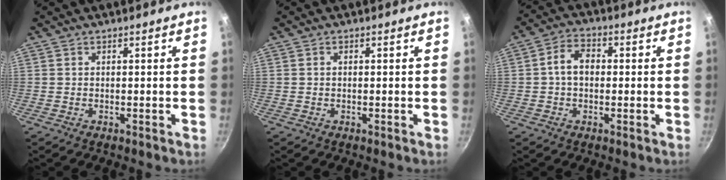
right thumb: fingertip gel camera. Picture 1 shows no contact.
{"total": 0.7, "force": [0.1, 0.5, 0.5], "torque": [-0.008, 0.004, 0.001]}
{"total": 6.0, "force": [0.1, 4.3, 4.1], "torque": [-0.055, 0.017, -0.008]}